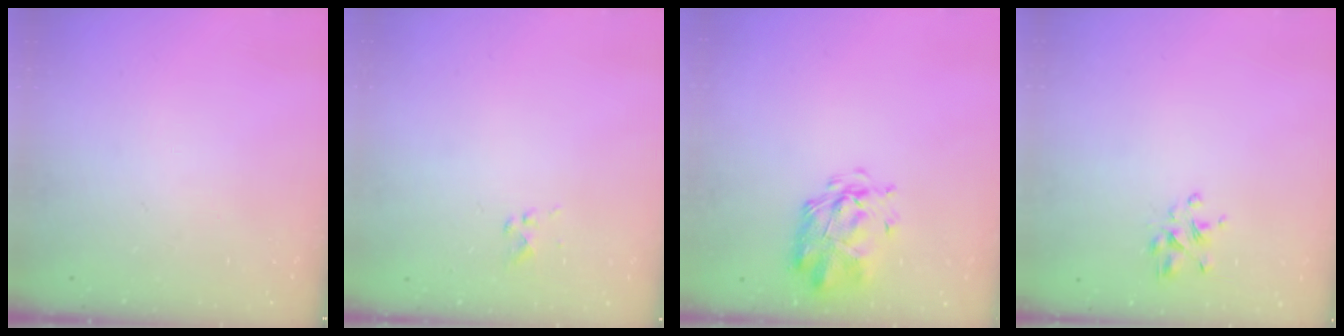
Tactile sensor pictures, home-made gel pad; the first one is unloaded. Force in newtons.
{"total": 0.9, "press": 0.8, "slide": 0.3}
{"total": 3.0, "press": 2.9, "slide": 0.7}
{"total": 3.2, "press": 2.9, "slide": 1.2}